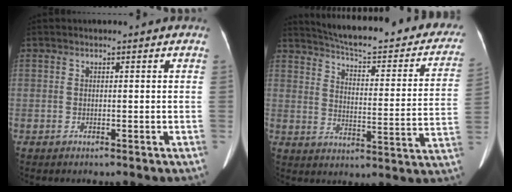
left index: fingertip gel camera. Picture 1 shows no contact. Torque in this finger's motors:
{"motor_torque": [0.56, -0.95, 0.01, 0.04]}